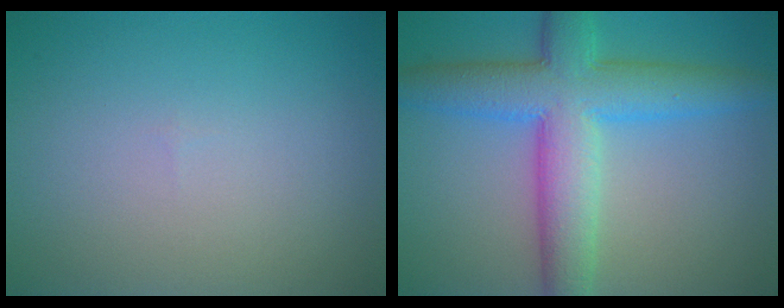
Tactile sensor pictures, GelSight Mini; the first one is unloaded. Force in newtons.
{"total": 8.4, "press": 8.4, "slide": 0.1}